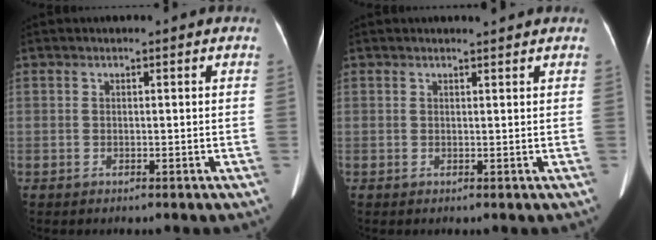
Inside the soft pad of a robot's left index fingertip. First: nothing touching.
{"total": 1.1, "force": [1.1, -0.1, 0.2], "torque": [-0.008, -0.001, 0.020]}